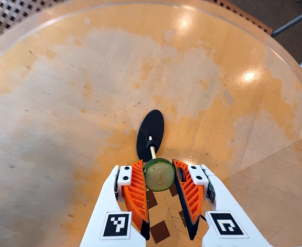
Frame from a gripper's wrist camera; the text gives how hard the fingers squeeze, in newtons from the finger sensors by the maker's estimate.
{"total": 9.4, "left": 9.1, "right": 9.6}